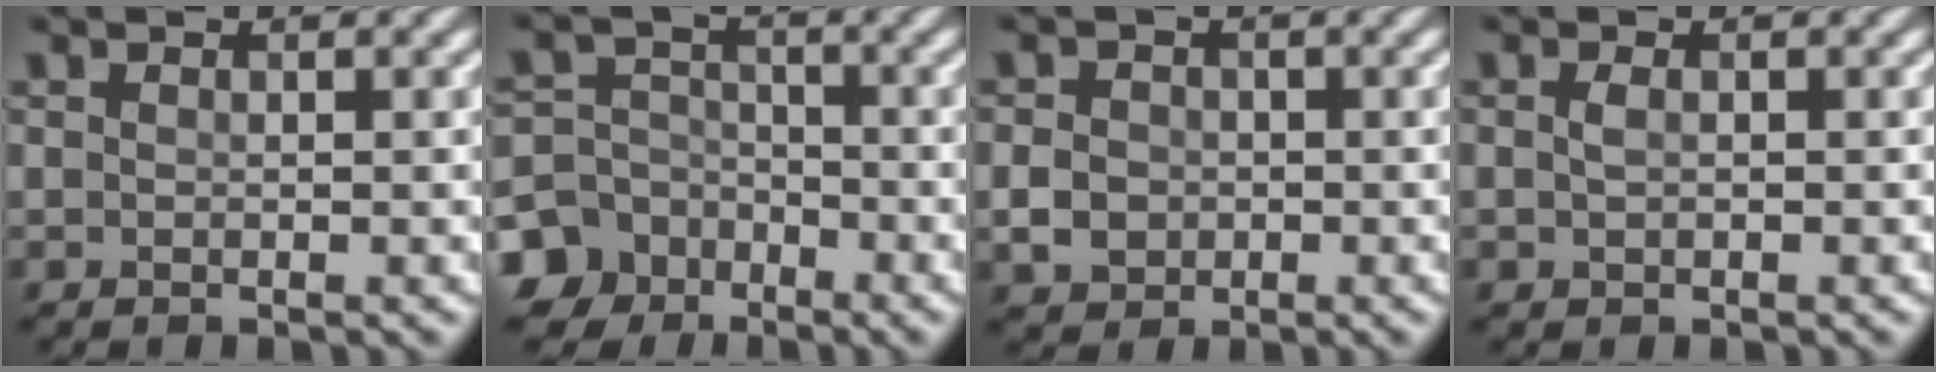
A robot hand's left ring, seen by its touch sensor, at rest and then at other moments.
{"total": 8.8, "force": [-5.3, 6.9, 1.4], "torque": [-0.025, -0.020, -0.119]}
{"total": 2.7, "force": [-0.6, 2.4, 1.2], "torque": [-0.021, -0.001, -0.014]}
{"total": 0.8, "force": [0.0, 0.6, 0.6], "torque": [-0.017, -0.001, 0.000]}